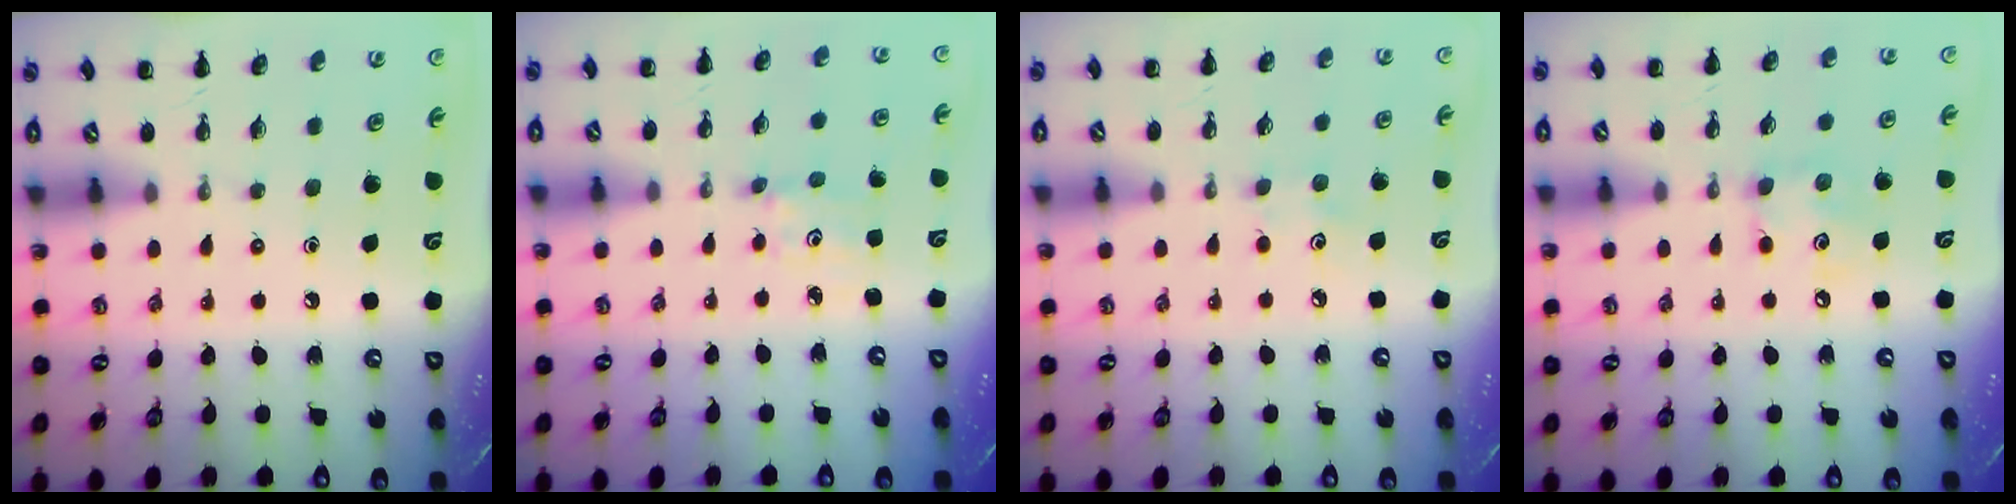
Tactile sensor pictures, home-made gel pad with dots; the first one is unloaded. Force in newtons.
{"total": 2.4, "press": 2.3, "slide": 0.8}
{"total": 3.0, "press": 2.9, "slide": 0.8}
{"total": 5.6, "press": 5.6, "slide": 0.6}